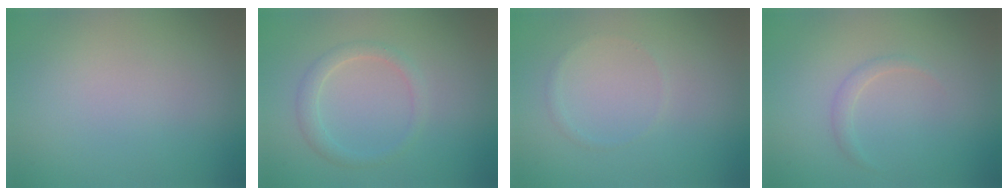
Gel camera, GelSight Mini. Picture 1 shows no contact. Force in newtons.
{"total": 1.7, "press": 1.7, "slide": 0.0}
{"total": 0.6, "press": 0.6, "slide": 0.1}
{"total": 0.9, "press": 0.9, "slide": 0.0}